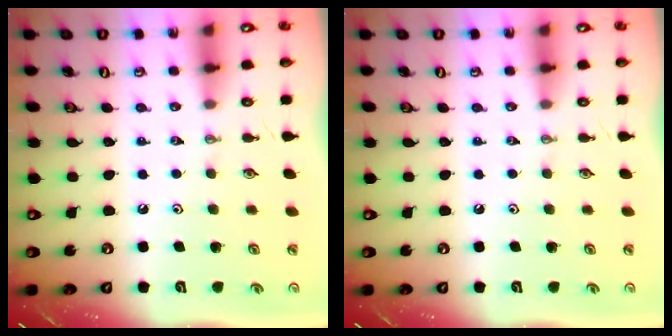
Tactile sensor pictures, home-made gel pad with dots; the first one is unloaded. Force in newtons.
{"total": 0.0}